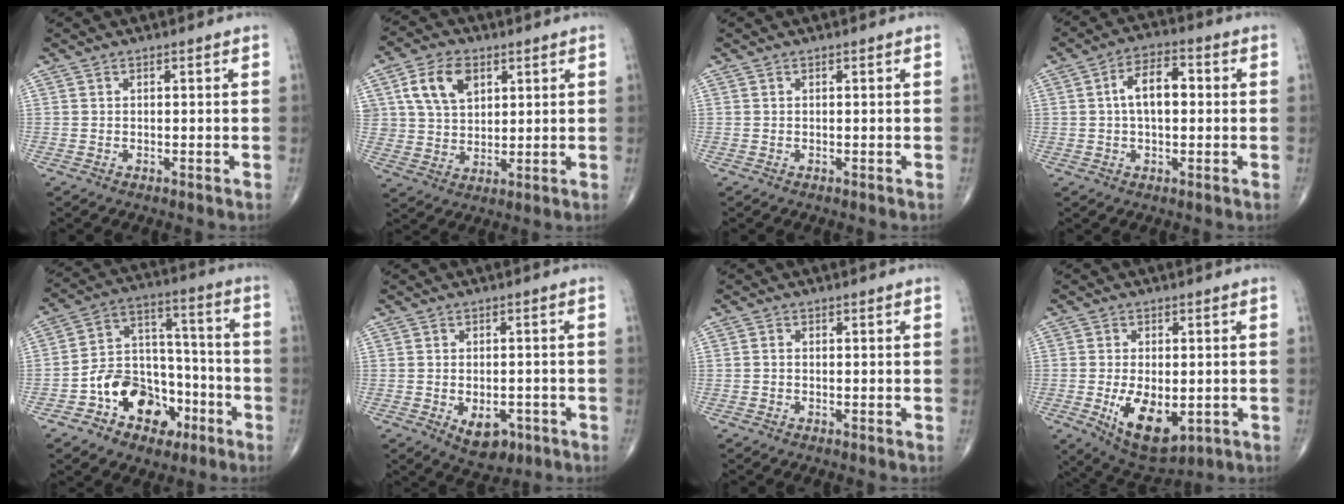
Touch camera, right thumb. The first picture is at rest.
{"total": 9.5, "force": [3.8, 6.5, 5.8], "torque": [-0.086, -0.009, 0.072]}
{"total": 0.0}
{"total": 7.8, "force": [0.6, 4.2, 6.5], "torque": [-0.106, 0.021, 0.003]}
{"total": 15.4, "force": [-7.0, 11.0, 8.2], "torque": [-0.086, 0.075, -0.114]}
{"total": 6.6, "force": [-2.6, 4.0, 4.6], "torque": [-0.052, 0.008, -0.024]}
{"total": 0.6, "force": [-0.2, 0.5, 0.4], "torque": [-0.005, 0.001, -0.008]}
{"total": 11.1, "force": [-2.5, 5.9, 9.1], "torque": [-0.139, -0.013, -0.025]}